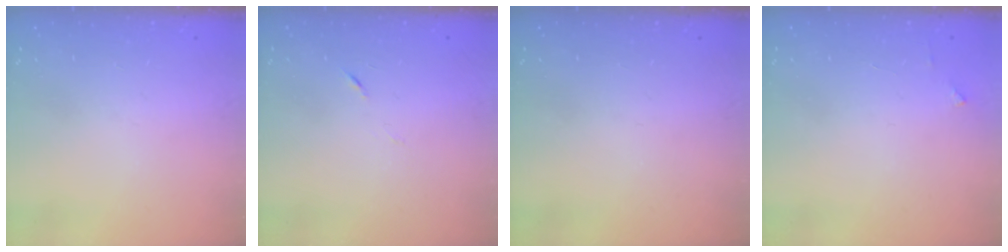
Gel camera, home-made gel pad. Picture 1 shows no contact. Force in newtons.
{"total": 3.7, "press": 3.6, "slide": 0.9}
{"total": 0.0}
{"total": 2.6, "press": 2.6, "slide": 0.2}